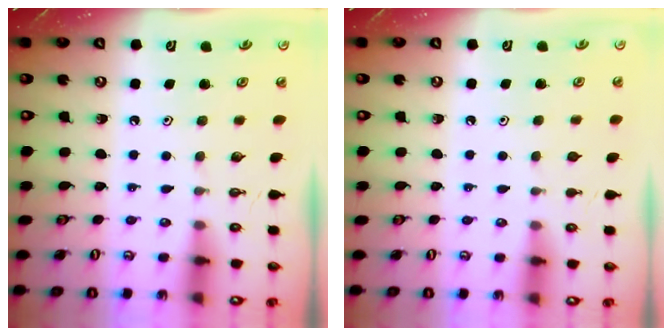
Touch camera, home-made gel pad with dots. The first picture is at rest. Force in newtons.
{"total": 0.8, "press": 0.7, "slide": 0.3}